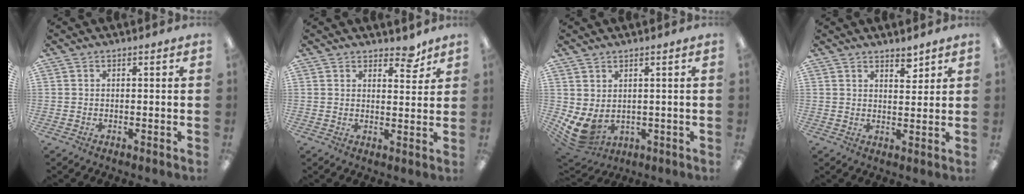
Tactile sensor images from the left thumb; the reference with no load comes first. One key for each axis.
{"total": 5.2, "fx": 4.2, "fy": 2.3, "fz": 2.0, "tx": -0.016, "ty": -0.024, "tz": 0.073}
{"total": 6.4, "fx": 0.8, "fy": 4.9, "fz": 4.0, "tx": -0.105, "ty": -0.007, "tz": 0.021}
{"total": 3.9, "fx": 3.4, "fy": 1.5, "fz": 1.3, "tx": 0.000, "ty": -0.025, "tz": 0.055}